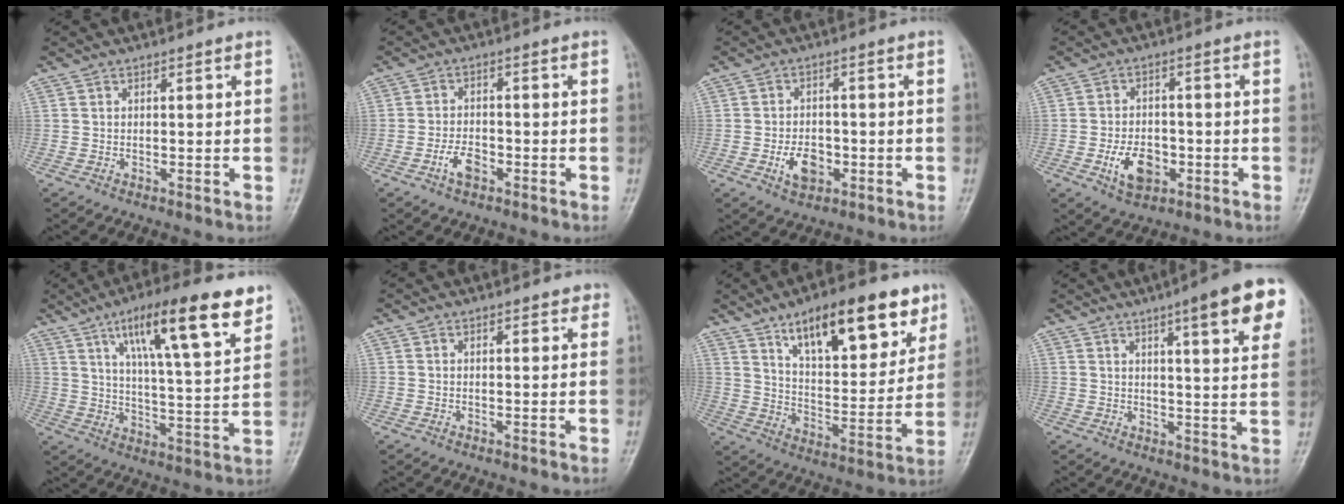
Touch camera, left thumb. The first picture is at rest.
{"total": 4.0, "force": [-2.2, 2.2, 2.5], "torque": [-0.045, 0.018, -0.042]}
{"total": 5.7, "force": [-2.1, 3.9, 3.7], "torque": [-0.048, 0.010, -0.035]}
{"total": 7.4, "force": [-2.7, 4.8, 4.8], "torque": [-0.066, 0.012, -0.043]}
{"total": 18.3, "force": [10.6, 3.8, 14.4], "torque": [-0.207, -0.040, 0.171]}
{"total": 1.6, "force": [1.2, 0.7, 0.7], "torque": [-0.001, -0.003, 0.010]}
{"total": 20.2, "force": [12.0, 8.0, 14.1], "torque": [-0.166, -0.050, 0.196]}
{"total": 14.0, "force": [7.1, 2.4, 11.8], "torque": [-0.135, -0.024, 0.087]}